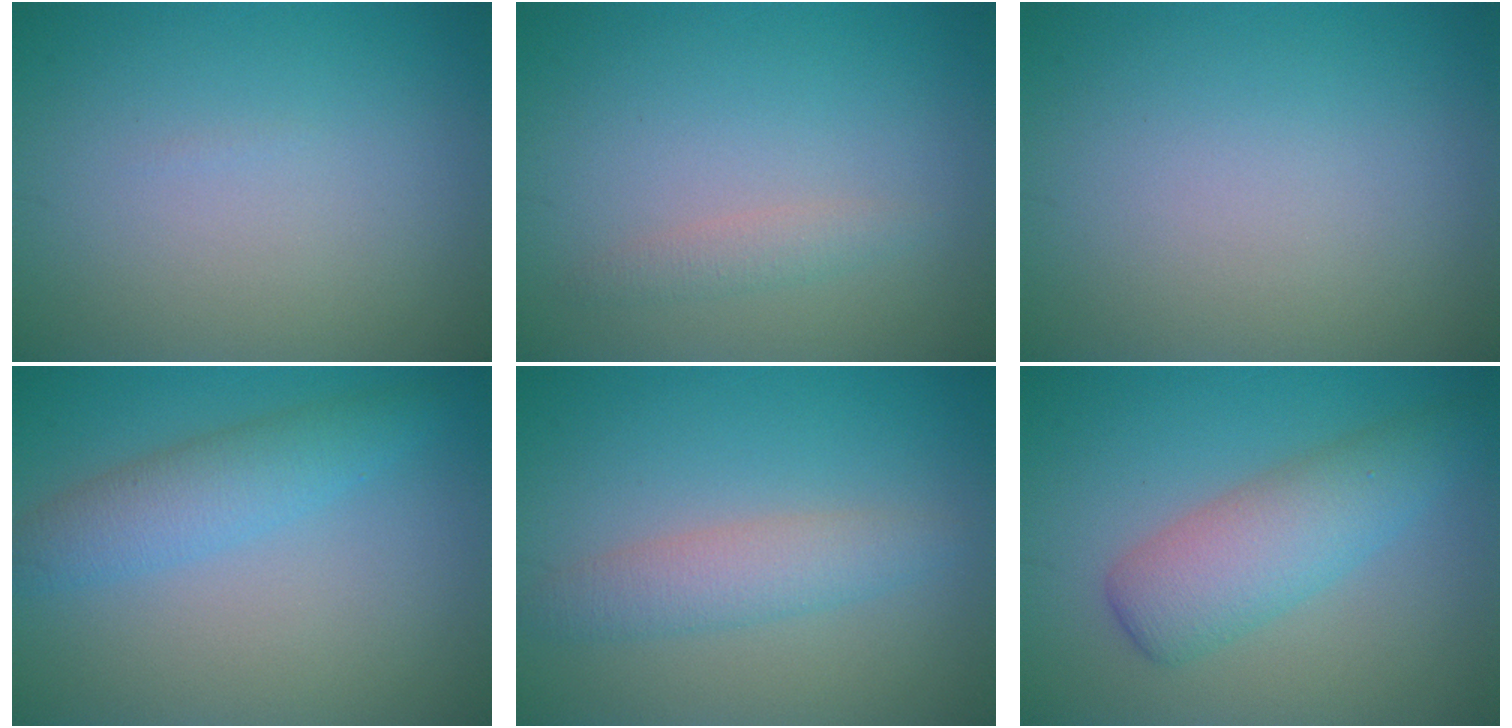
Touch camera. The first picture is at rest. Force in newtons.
{"total": 1.3, "press": 1.3, "slide": 0.1}
{"total": 0.0}
{"total": 3.5, "press": 3.5, "slide": 0.2}
{"total": 3.0, "press": 3.0, "slide": 0.1}
{"total": 5.0, "press": 5.0, "slide": 0.3}